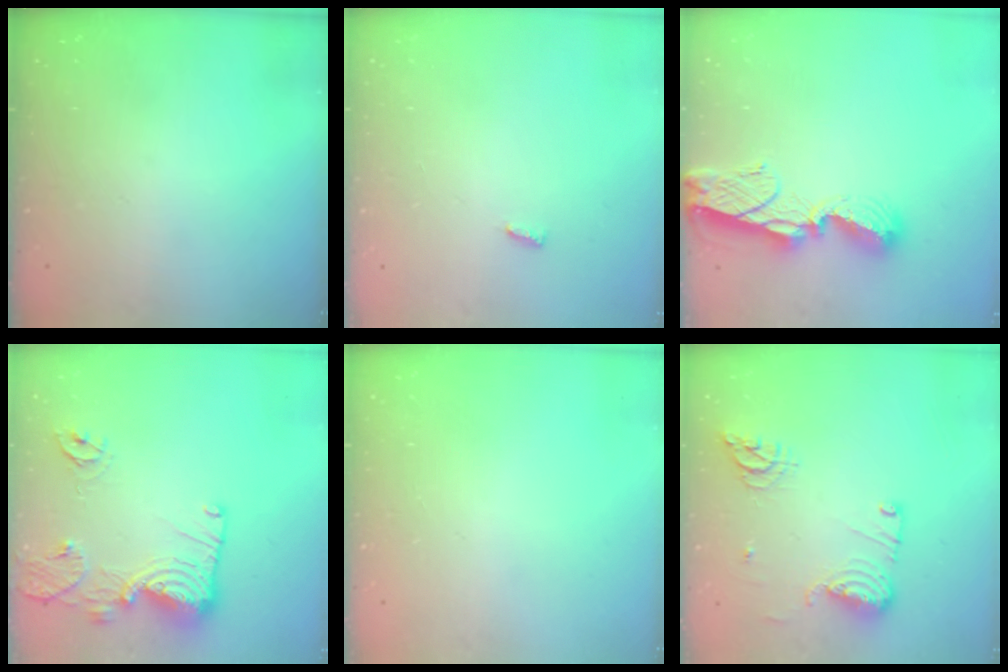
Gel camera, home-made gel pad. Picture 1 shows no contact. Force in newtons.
{"total": 2.8, "press": 2.8, "slide": 0.4}
{"total": 9.7, "press": 9.7, "slide": 0.9}
{"total": 14.3, "press": 14.2, "slide": 1.4}
{"total": 0.0}
{"total": 12.4, "press": 12.2, "slide": 2.3}